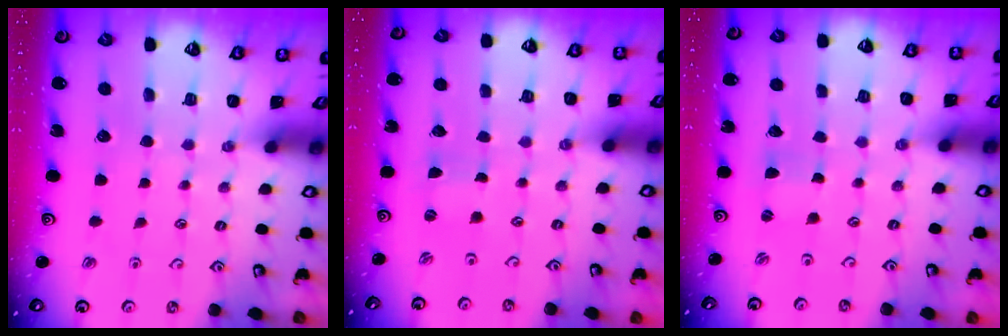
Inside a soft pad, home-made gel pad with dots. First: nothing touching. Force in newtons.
{"total": 0.0}
{"total": 1.0, "press": 1.0, "slide": 0.2}